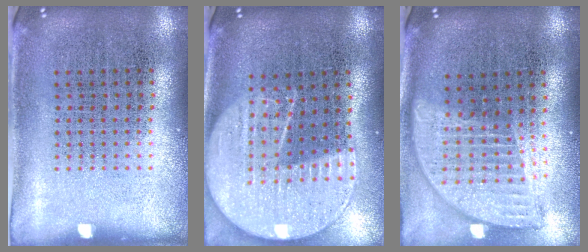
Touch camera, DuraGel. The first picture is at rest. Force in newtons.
{"total": 2.3, "press": 2.0, "slide": 1.1}
{"total": 1.9, "press": 1.5, "slide": 1.2}